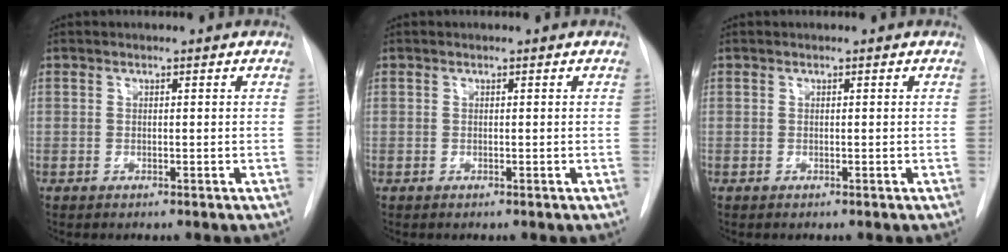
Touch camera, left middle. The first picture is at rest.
{"total": 0.0}
{"total": 0.0}